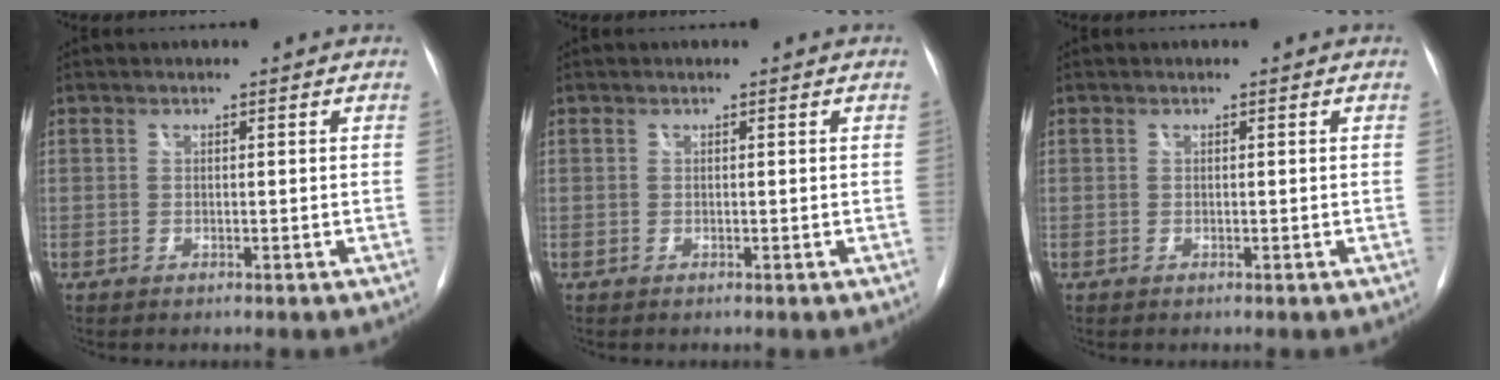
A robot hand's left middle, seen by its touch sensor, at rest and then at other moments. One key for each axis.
{"total": 0.0}
{"total": 0.0}